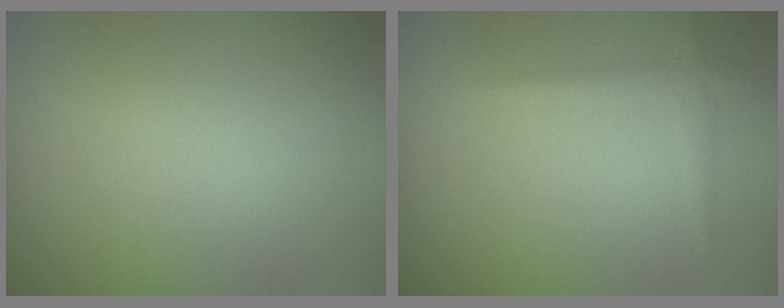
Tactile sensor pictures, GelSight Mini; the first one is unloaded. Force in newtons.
{"total": 1.4, "press": 1.4, "slide": 0.1}